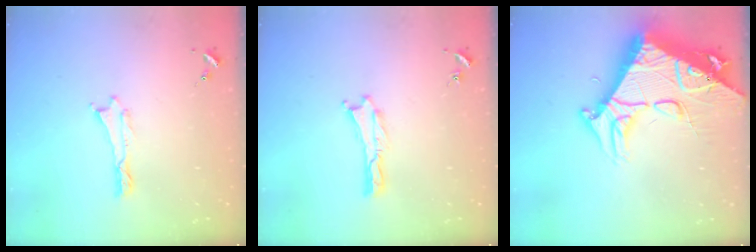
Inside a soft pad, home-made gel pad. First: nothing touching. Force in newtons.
{"total": 0.0}
{"total": 15.1, "press": 15.0, "slide": 1.6}